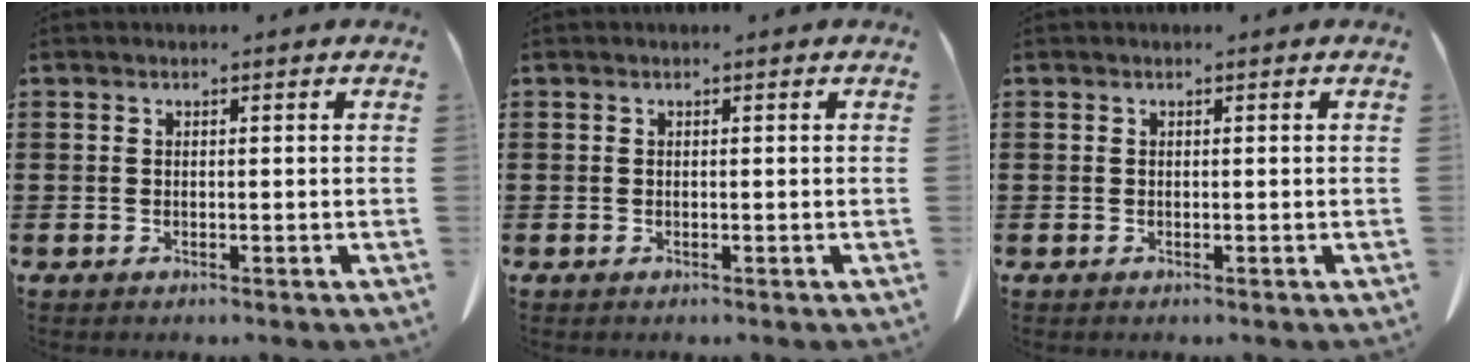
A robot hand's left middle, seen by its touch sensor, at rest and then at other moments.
{"total": 0.0}
{"total": 0.0}